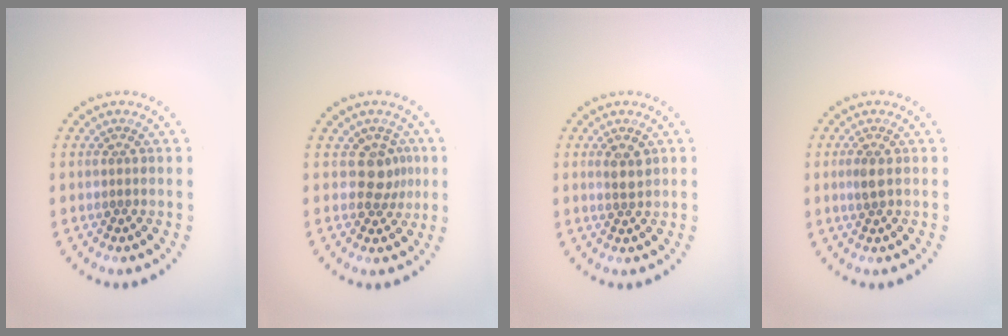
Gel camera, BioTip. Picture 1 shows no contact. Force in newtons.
{"total": 2.3, "press": 1.8, "slide": 1.4}
{"total": 1.7, "press": 1.4, "slide": 0.8}
{"total": 1.2, "press": 1.2, "slide": 0.3}